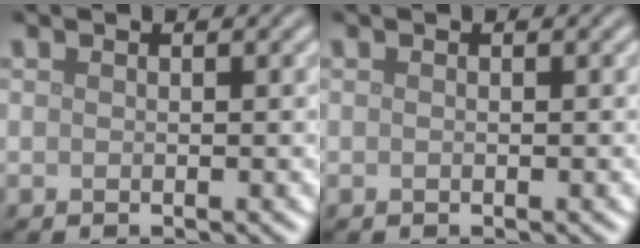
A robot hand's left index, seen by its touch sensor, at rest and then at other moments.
{"total": 0.0}